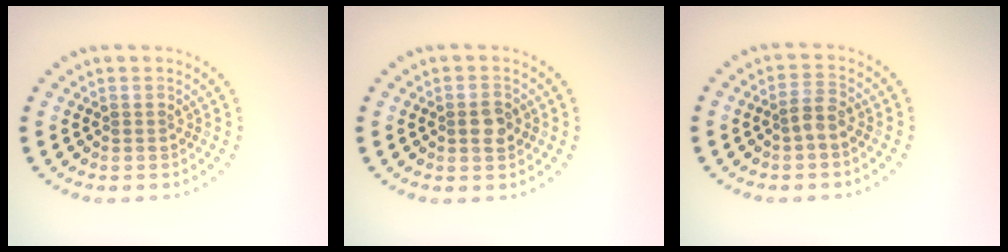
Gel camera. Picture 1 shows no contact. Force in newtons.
{"total": 1.8, "press": 1.8, "slide": 0.1}
{"total": 1.7, "press": 1.5, "slide": 0.8}